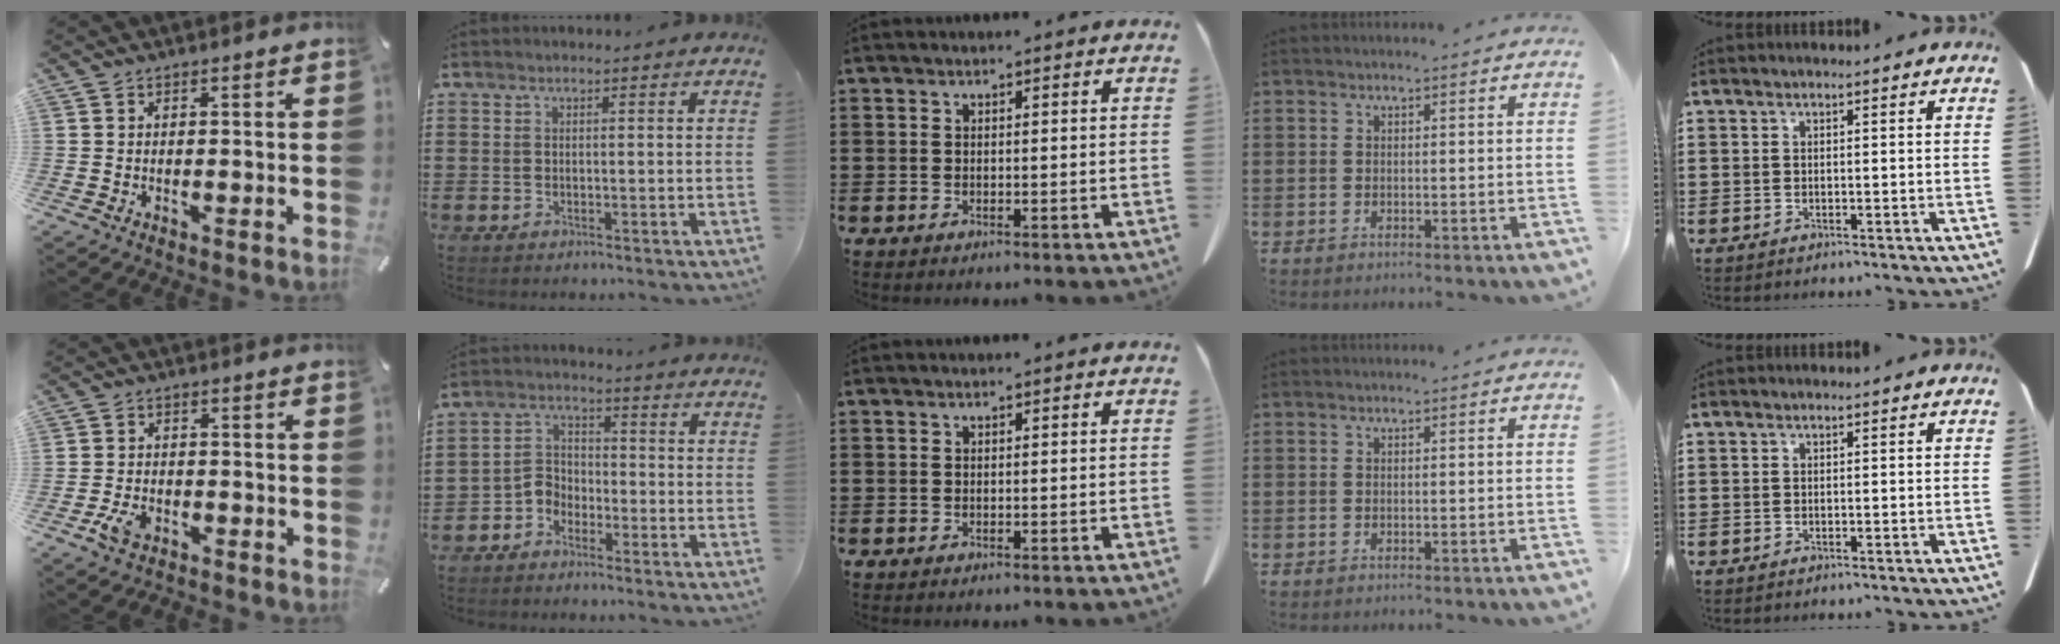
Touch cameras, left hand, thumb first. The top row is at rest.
{"thumb": {"total": 4.2, "force": [-2.5, 2.4, 2.4], "torque": [-0.059, 0.005, -0.049]}, "index": {"total": 4.0, "force": [-3.2, 2.1, 0.8], "torque": [-0.030, 0.007, -0.070]}}